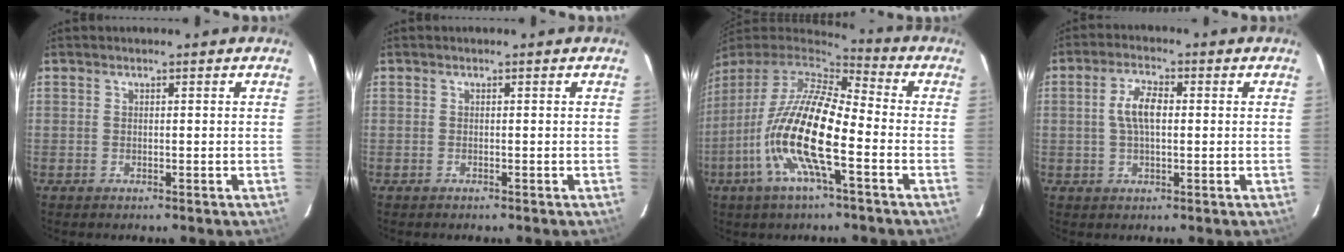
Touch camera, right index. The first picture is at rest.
{"total": 0.0}
{"total": 18.3, "force": [-6.4, 4.5, 16.5], "torque": [-0.320, -0.025, -0.132]}
{"total": 5.6, "force": [0.4, 2.5, 5.0], "torque": [-0.099, 0.011, 0.009]}